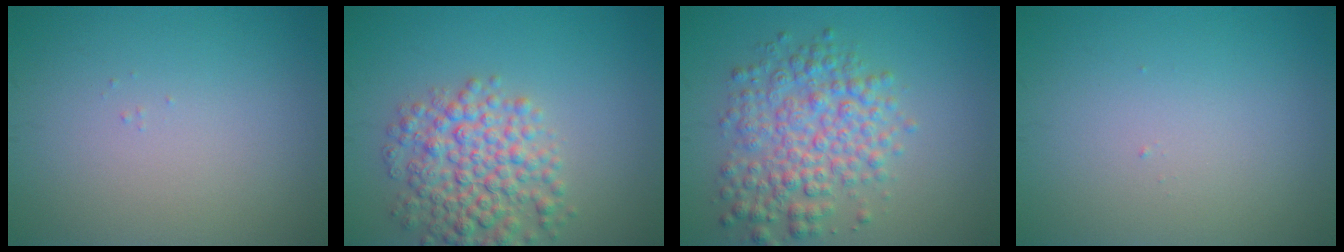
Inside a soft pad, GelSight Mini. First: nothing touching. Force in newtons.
{"total": 6.0, "press": 6.0, "slide": 0.1}
{"total": 5.7, "press": 5.7, "slide": 0.1}
{"total": 0.0}